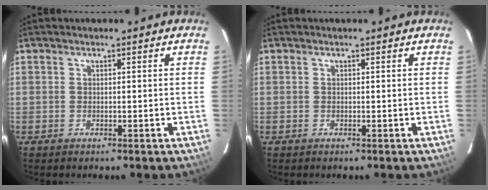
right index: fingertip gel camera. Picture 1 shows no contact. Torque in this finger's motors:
{"motor_torque": [0.00, 0.00, 0.01, 0.00]}